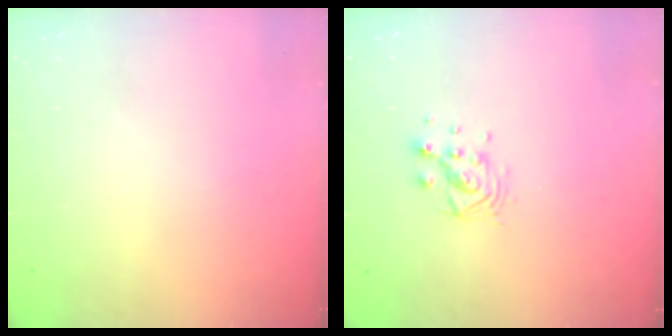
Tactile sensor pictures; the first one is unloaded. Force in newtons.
{"total": 7.0, "press": 7.0, "slide": 0.2}